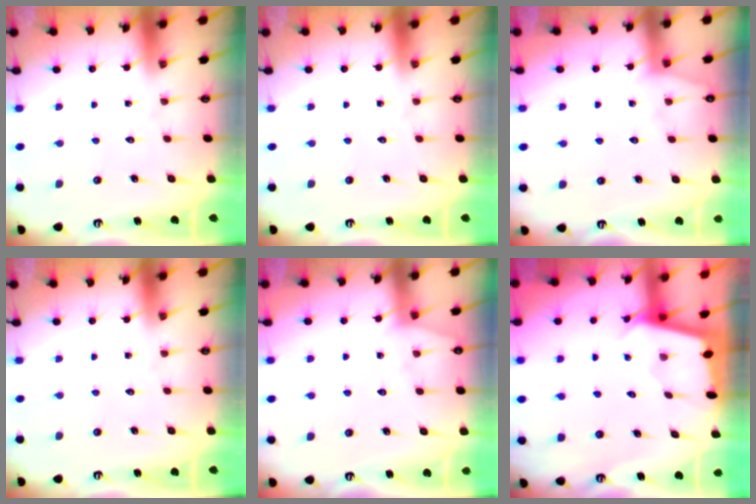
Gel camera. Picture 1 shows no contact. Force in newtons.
{"total": 0.0}
{"total": 3.6, "press": 3.5, "slide": 0.4}
{"total": 0.0}
{"total": 3.6, "press": 3.5, "slide": 0.4}
{"total": 1.8, "press": 1.8, "slide": 0.2}